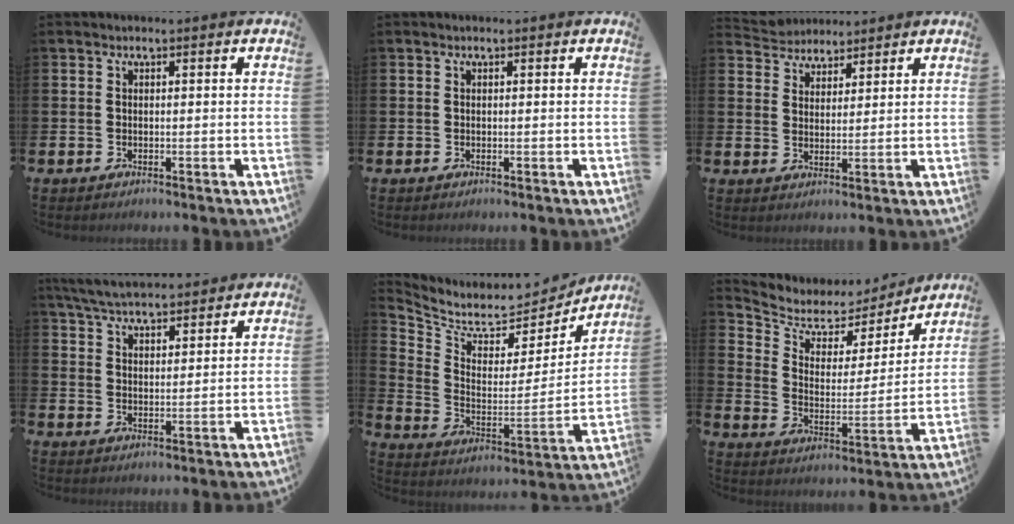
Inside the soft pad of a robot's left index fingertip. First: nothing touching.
{"total": 0.0}
{"total": 3.9, "force": [3.7, 1.2, -0.6], "torque": [-0.011, -0.017, 0.067]}
{"total": 5.7, "force": [5.6, 0.7, 1.0], "torque": [-0.044, -0.023, 0.101]}
{"total": 6.6, "force": [6.2, 2.2, 0.7], "torque": [-0.057, -0.059, 0.102]}
{"total": 5.5, "force": [4.6, 2.8, 1.1], "torque": [-0.057, -0.037, 0.073]}